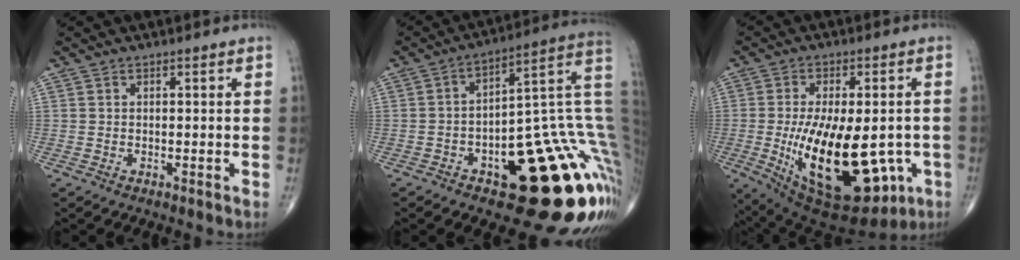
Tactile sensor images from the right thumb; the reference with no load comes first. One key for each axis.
{"total": 25.9, "fx": -4.6, "fy": 10.9, "fz": 23.1, "tx": -0.190, "ty": 0.052, "tz": -0.046}
{"total": 24.7, "fx": -5.4, "fy": 12.0, "fz": 20.9, "tx": -0.335, "ty": -0.022, "tz": -0.052}